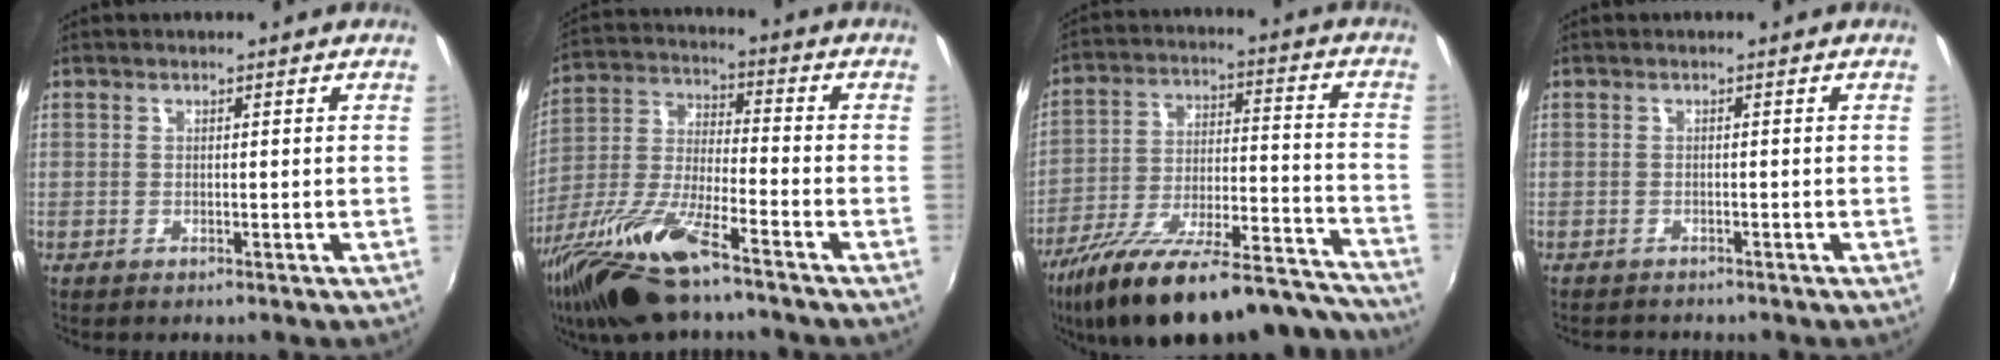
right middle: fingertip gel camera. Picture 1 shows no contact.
{"total": 17.4, "force": [-12.4, 3.1, 11.8], "torque": [-0.254, -0.030, -0.239]}
{"total": 29.2, "force": [-24.7, 6.9, 13.9], "torque": [-0.236, -0.031, -0.361]}
{"total": 2.2, "force": [-2.1, 0.6, 0.3], "torque": [-0.012, -0.011, -0.035]}